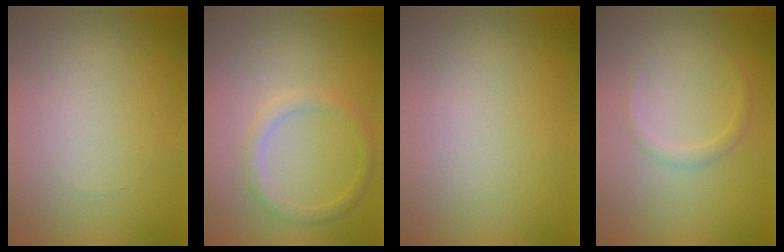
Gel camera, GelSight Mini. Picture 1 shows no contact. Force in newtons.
{"total": 1.9, "press": 1.8, "slide": 0.1}
{"total": 0.0}
{"total": 1.1, "press": 1.1, "slide": 0.1}